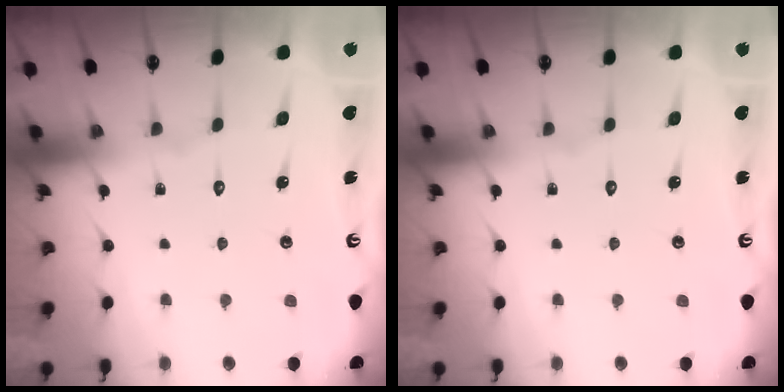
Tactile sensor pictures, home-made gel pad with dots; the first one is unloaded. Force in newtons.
{"total": 0.0}